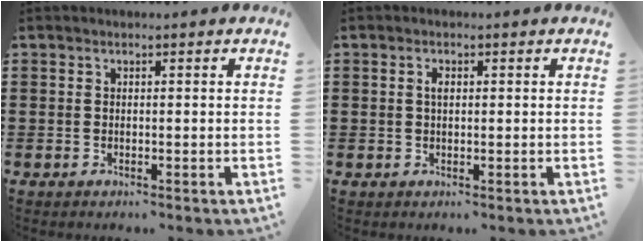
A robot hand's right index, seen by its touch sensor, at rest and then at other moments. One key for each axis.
{"total": 1.4, "fx": 0.3, "fy": 0.6, "fz": 1.2, "tx": -0.025, "ty": 0.005, "tz": 0.003}